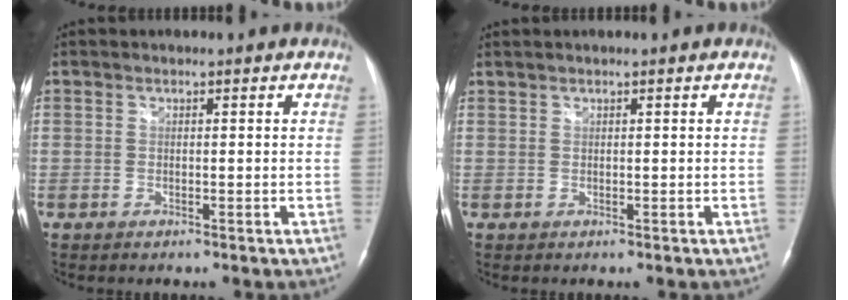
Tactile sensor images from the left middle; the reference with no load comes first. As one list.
[{"total": 0.5, "force": [0.5, 0.0, 0.1], "torque": [-0.007, 0.012, 0.016]}]